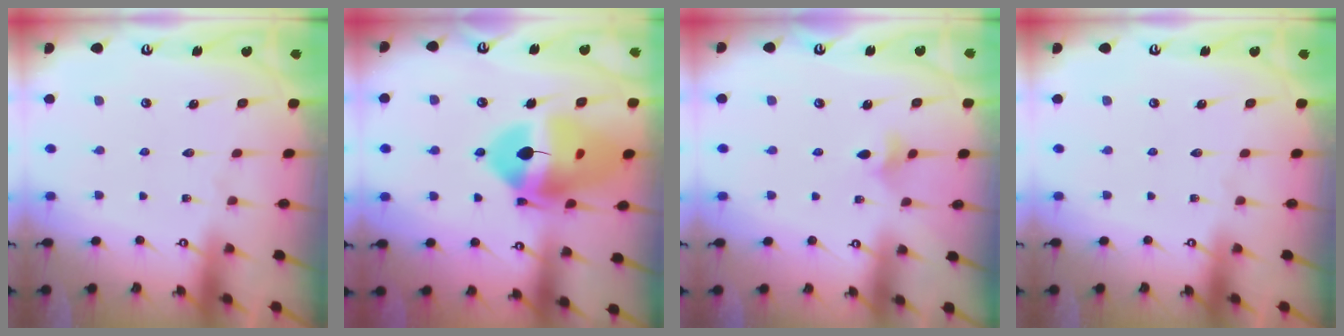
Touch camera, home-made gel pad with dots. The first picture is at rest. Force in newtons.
{"total": 19.9, "press": 19.8, "slide": 2.2}
{"total": 4.0, "press": 3.9, "slide": 0.7}
{"total": 0.0}